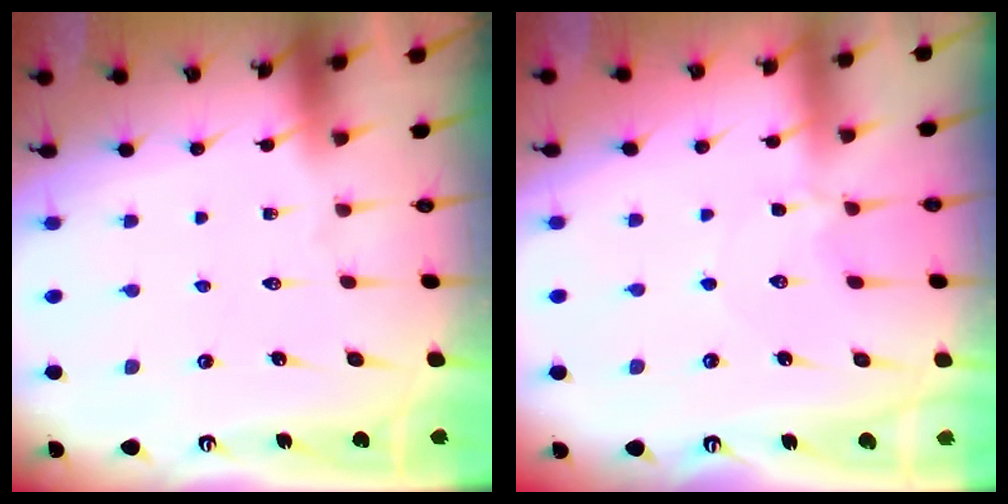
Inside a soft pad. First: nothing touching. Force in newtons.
{"total": 2.2, "press": 2.1, "slide": 0.3}